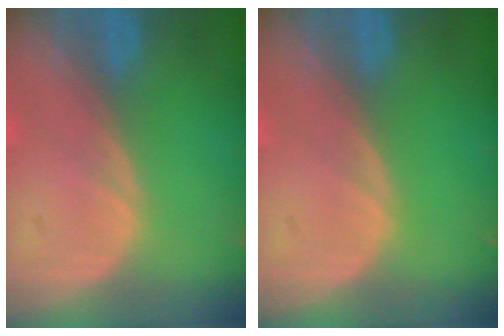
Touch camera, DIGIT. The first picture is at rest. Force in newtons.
{"total": 0.0}